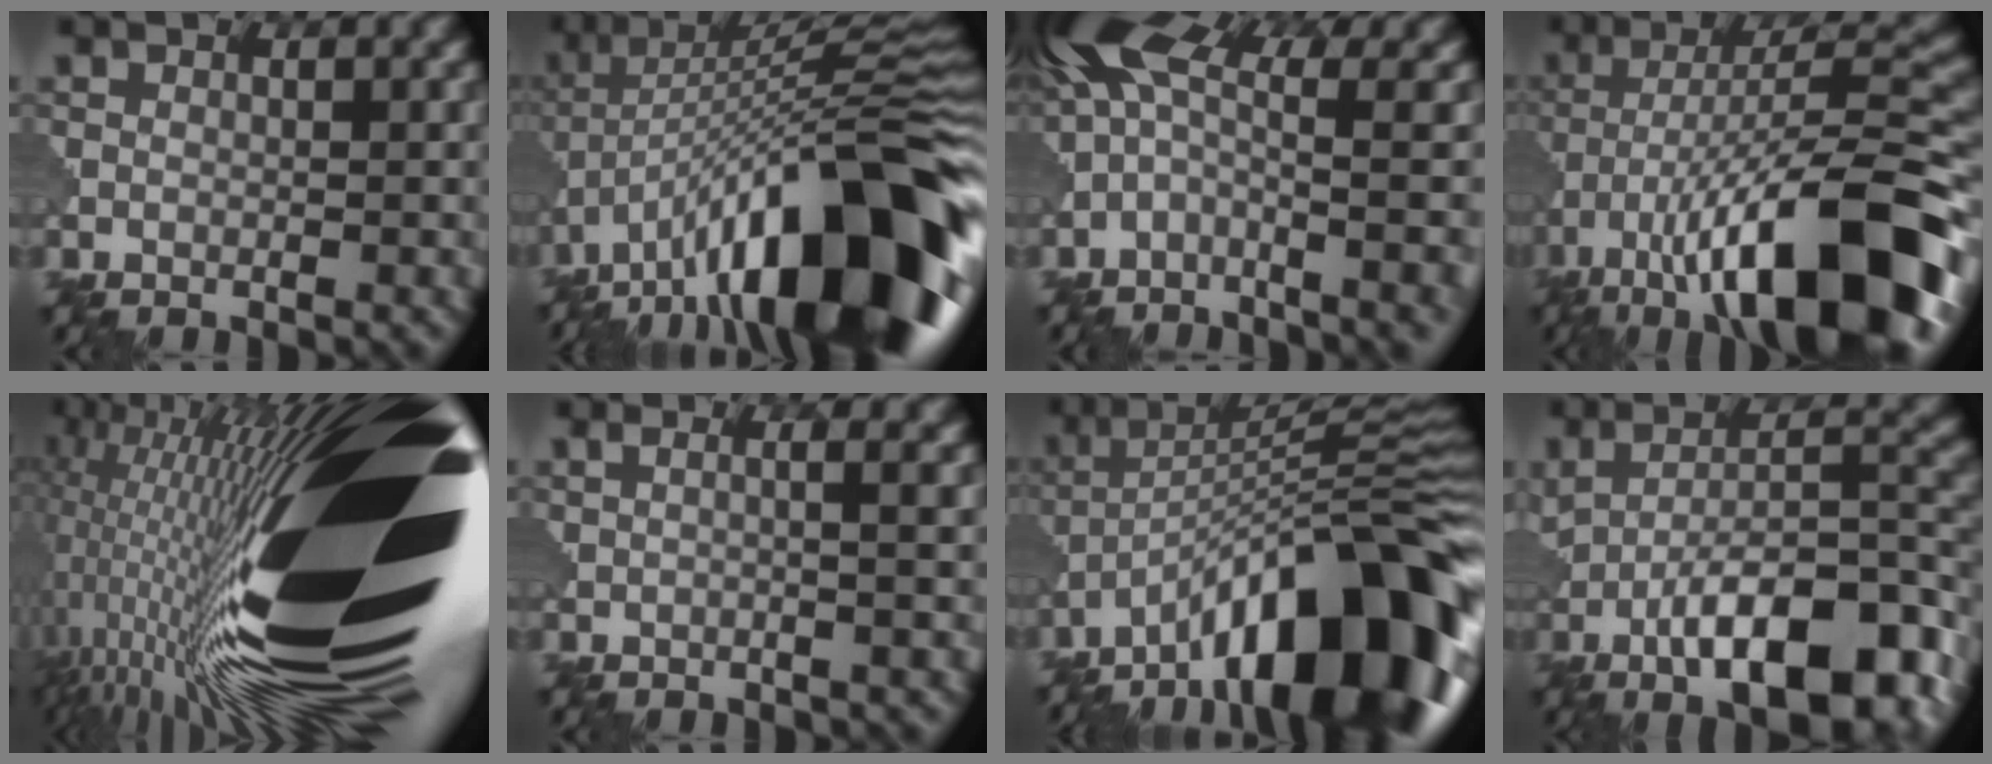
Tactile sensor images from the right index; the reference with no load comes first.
{"total": 17.6, "force": [-8.7, 6.2, 14.0], "torque": [-0.193, 0.033, -0.149]}
{"total": 9.3, "force": [1.2, 2.6, 8.9], "torque": [-0.185, 0.012, 0.039]}
{"total": 15.3, "force": [-7.7, 4.3, 12.5], "torque": [-0.197, 0.014, -0.121]}
{"total": 23.2, "force": [0.7, 6.4, 22.3], "torque": [-0.376, 0.017, 0.010]}
{"total": 2.9, "force": [0.7, 1.1, 2.6], "torque": [-0.022, 0.009, -0.002]}
{"total": 16.0, "force": [-9.2, 4.9, 12.1], "torque": [-0.166, 0.029, -0.150]}
{"total": 12.4, "force": [-5.0, 4.7, 10.3], "torque": [-0.160, 0.003, -0.072]}